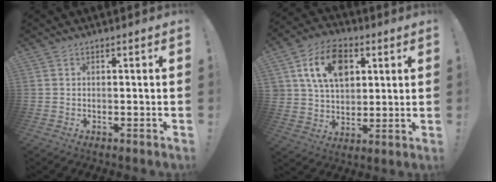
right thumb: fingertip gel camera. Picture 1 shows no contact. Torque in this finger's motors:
{"motor_torque": [1.85, 1.97, 1.11, 0.60, 0.04]}